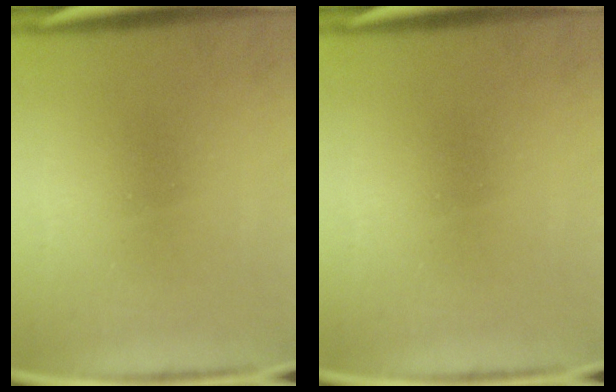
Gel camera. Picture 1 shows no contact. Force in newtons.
{"total": 0.0}